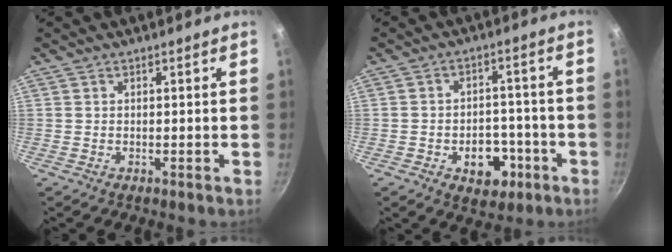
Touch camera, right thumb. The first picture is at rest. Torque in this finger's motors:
{"motor_torque": [-0.29, 0.35, 0.22, 0.24, 0.01]}